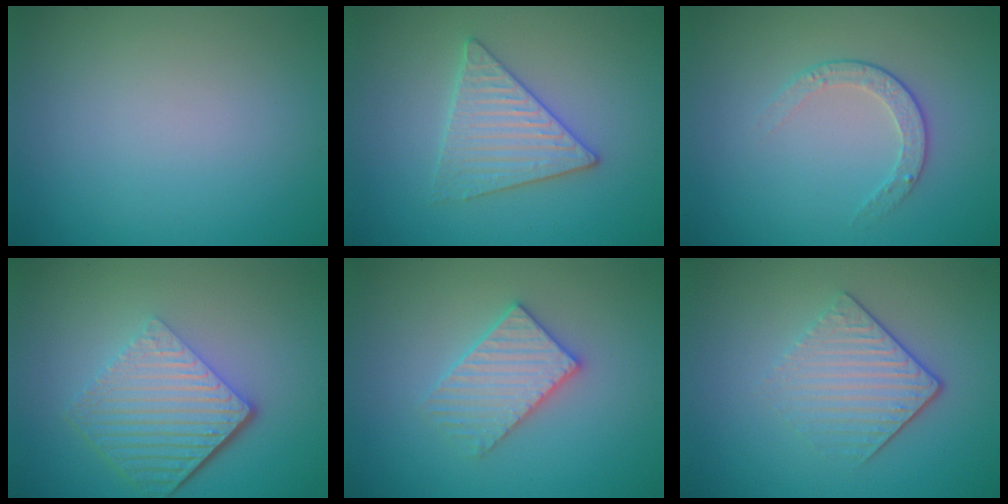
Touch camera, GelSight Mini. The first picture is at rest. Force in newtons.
{"total": 3.5, "press": 3.4, "slide": 0.3}
{"total": 2.1, "press": 1.4, "slide": 1.5}
{"total": 6.7, "press": 4.4, "slide": 5.1}
{"total": 3.7, "press": 3.6, "slide": 0.6}
{"total": 4.0, "press": 2.8, "slide": 2.8}